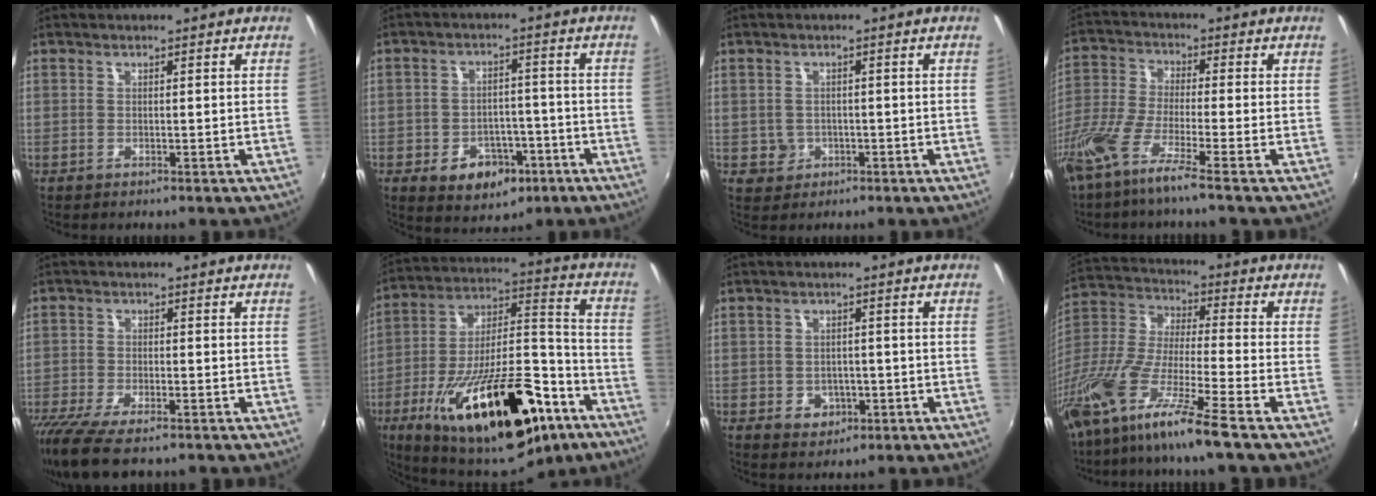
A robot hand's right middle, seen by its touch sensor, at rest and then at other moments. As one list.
[{"total": 8.1, "force": [-4.0, 5.7, 4.2], "torque": [-0.081, 0.013, -0.041]}, {"total": 3.5, "force": [-0.7, 3.4, 0.8], "torque": [-0.020, 0.001, -0.005]}, {"total": 10.3, "force": [-6.7, 0.3, 7.9], "torque": [-0.166, -0.029, -0.130]}, {"total": 12.1, "force": [-9.2, 3.0, 7.2], "torque": [-0.167, -0.051, -0.166]}, {"total": 31.1, "force": [-17.0, 11.7, 23.2], "torque": [-0.384, -0.006, -0.252]}, {"total": 4.2, "force": [-1.3, 3.5, 1.9], "torque": [-0.041, 0.001, -0.009]}, {"total": 17.8, "force": [-12.4, 0.2, 12.8], "torque": [-0.250, -0.038, -0.238]}]